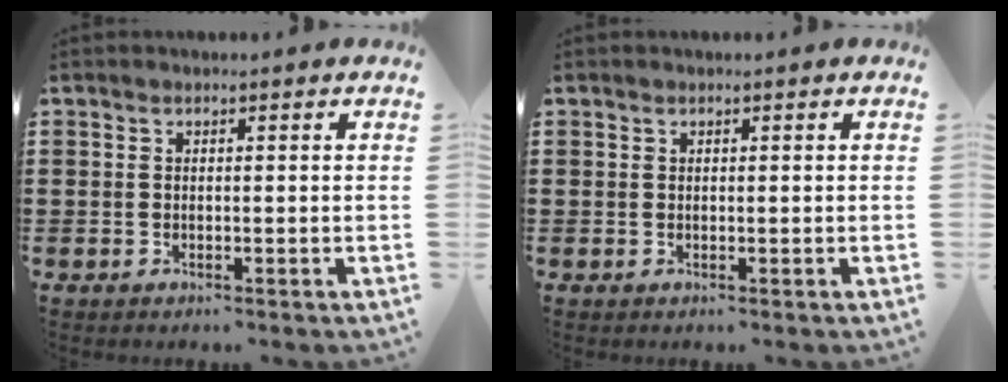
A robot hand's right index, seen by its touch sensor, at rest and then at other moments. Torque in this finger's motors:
{"motor_torque": [0.20, 0.20, 0.03, 0.01]}